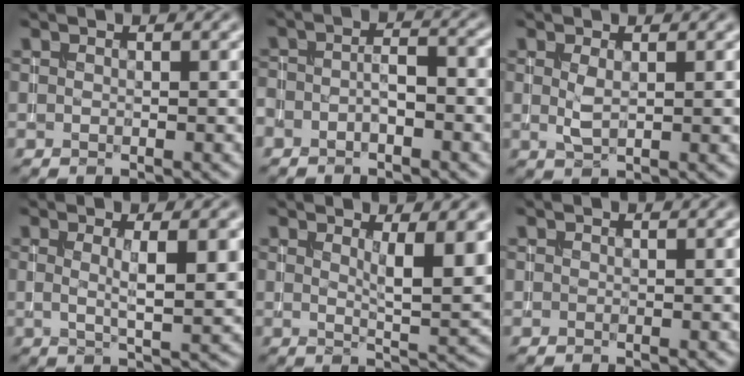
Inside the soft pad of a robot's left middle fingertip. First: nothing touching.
{"total": 2.8, "force": [-1.3, 1.0, 2.3], "torque": [-0.043, 0.003, -0.027]}
{"total": 1.6, "force": [0.4, 0.6, 1.5], "torque": [-0.034, 0.000, 0.009]}
{"total": 5.1, "force": [0.8, 1.2, 4.9], "torque": [-0.069, -0.001, 0.013]}
{"total": 5.6, "force": [1.7, 1.4, 5.1], "torque": [-0.067, -0.011, 0.030]}
{"total": 0.0}